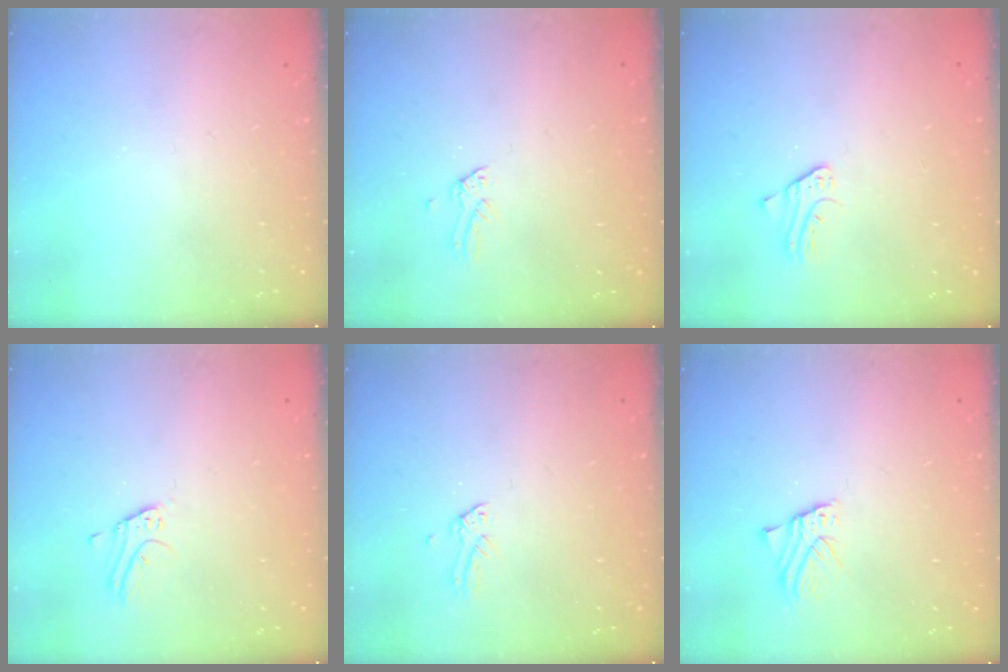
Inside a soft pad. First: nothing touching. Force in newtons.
{"total": 0.0}
{"total": 1.8, "press": 1.7, "slide": 0.2}
{"total": 4.3, "press": 4.3, "slide": 0.4}
{"total": 0.0}
{"total": 1.8, "press": 1.8, "slide": 0.1}